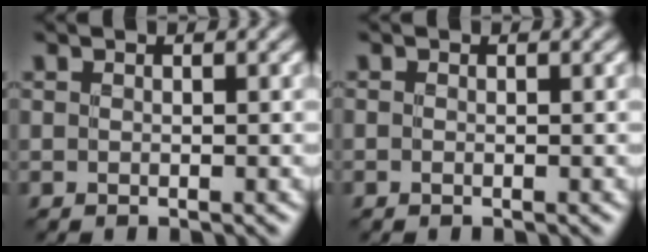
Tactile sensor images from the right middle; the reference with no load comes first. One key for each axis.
{"total": 0.0}